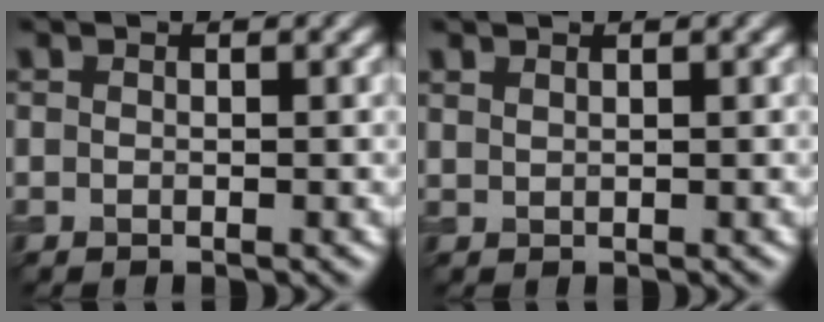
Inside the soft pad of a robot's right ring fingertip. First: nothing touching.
{"total": 0.7, "force": [0.7, 0.1, 0.2], "torque": [-0.005, -0.001, 0.014]}